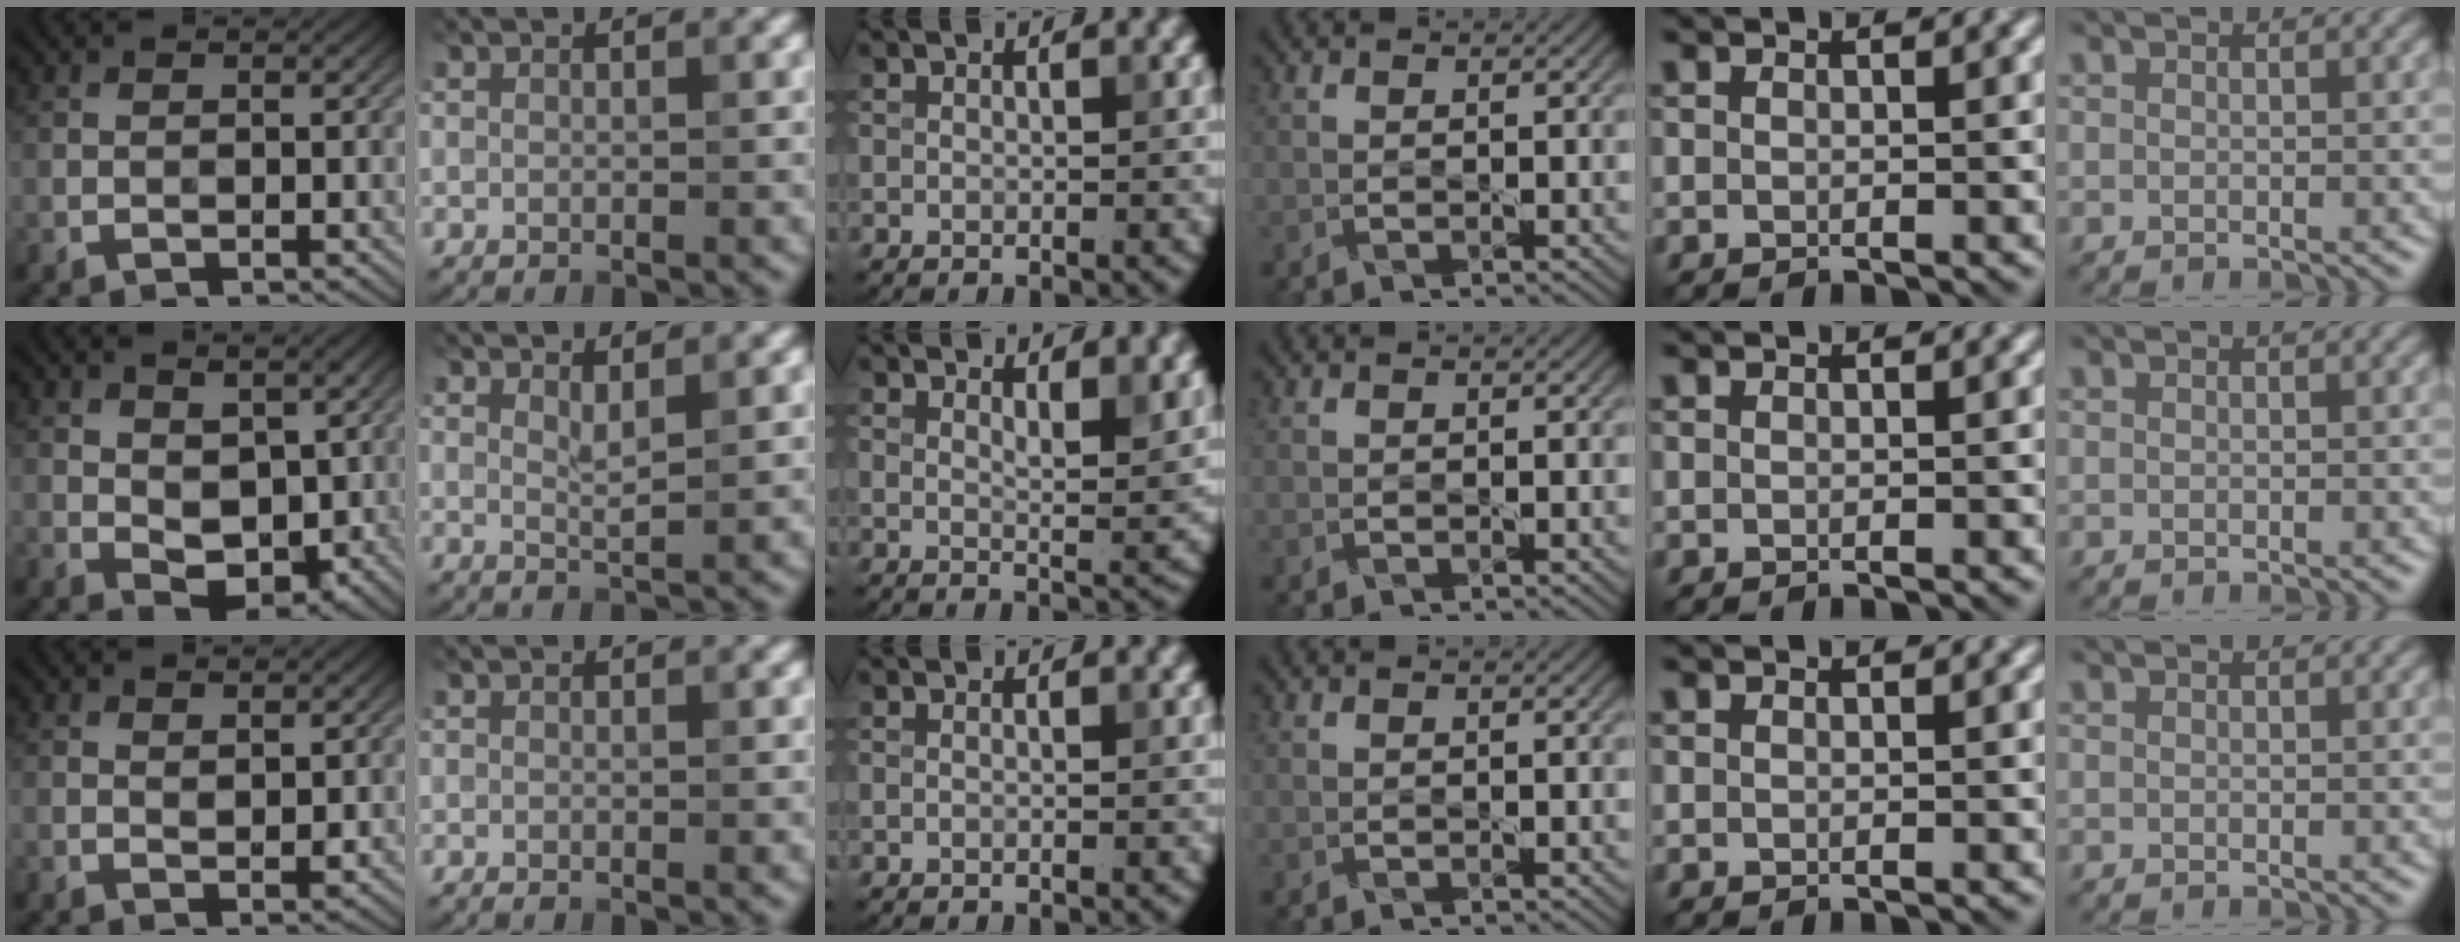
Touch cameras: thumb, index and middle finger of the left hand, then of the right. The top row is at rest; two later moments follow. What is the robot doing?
{"motion": "squeeze", "object": "sponge"}